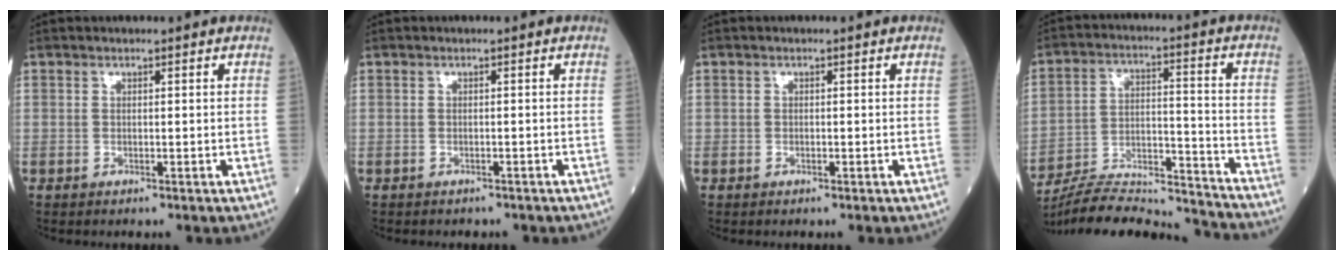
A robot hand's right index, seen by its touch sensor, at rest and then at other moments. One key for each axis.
{"total": 3.0, "fx": -2.6, "fy": 1.2, "fz": 0.8, "tx": -0.016, "ty": -0.002, "tz": -0.028}
{"total": 0.0}
{"total": 20.2, "fx": -19.6, "fy": 0.9, "fz": 5.1, "tx": -0.109, "ty": 0.007, "tz": -0.307}